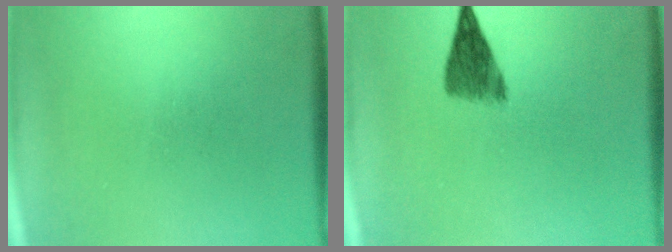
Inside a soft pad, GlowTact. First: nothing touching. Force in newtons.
{"total": 4.5}